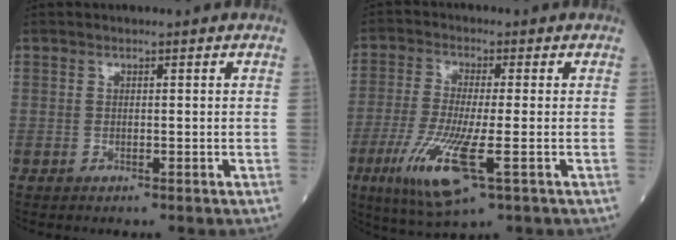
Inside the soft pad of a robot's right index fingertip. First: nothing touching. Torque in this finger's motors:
{"motor_torque": [1.56, -0.58, 0.81, 0.21]}